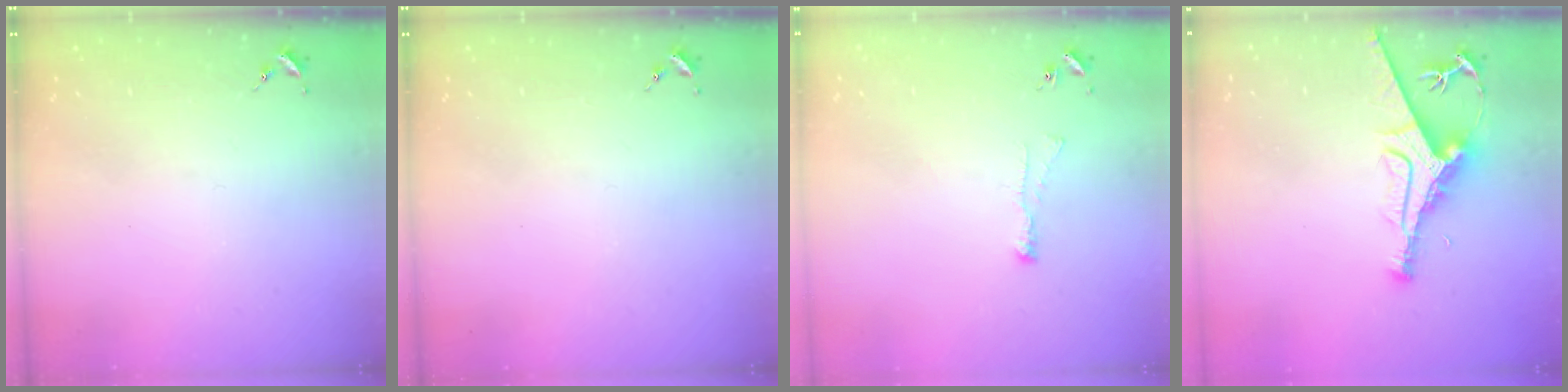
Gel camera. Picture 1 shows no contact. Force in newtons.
{"total": 0.0}
{"total": 2.7, "press": 2.6, "slide": 0.7}
{"total": 9.7, "press": 9.7, "slide": 0.7}